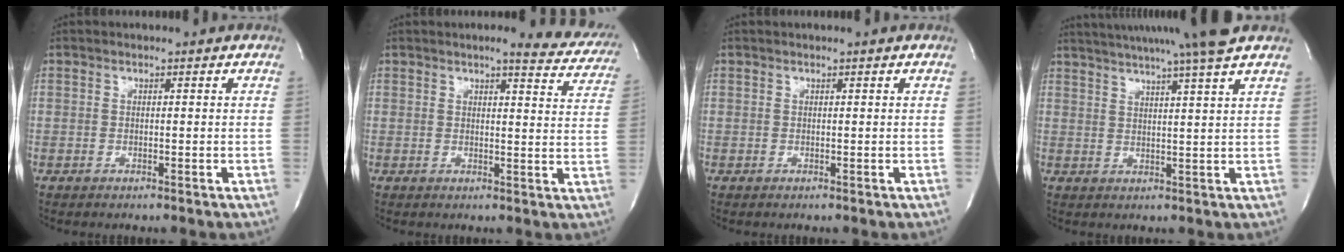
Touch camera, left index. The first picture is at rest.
{"total": 9.6, "force": [8.8, 1.8, 3.6], "torque": [-0.022, -0.022, 0.074]}
{"total": 0.0}
{"total": 14.2, "force": [12.1, -2.3, 6.9], "torque": [-0.120, -0.015, 0.163]}